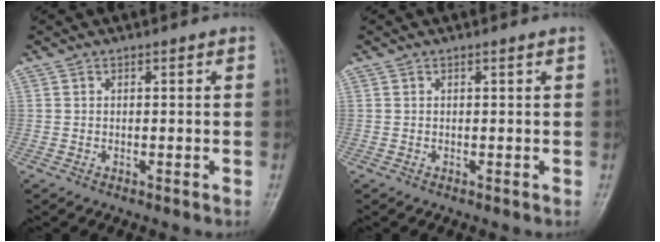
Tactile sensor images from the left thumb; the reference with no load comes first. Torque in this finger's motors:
{"motor_torque": [-0.02, 0.02, -0.17, -0.05, 0.00]}